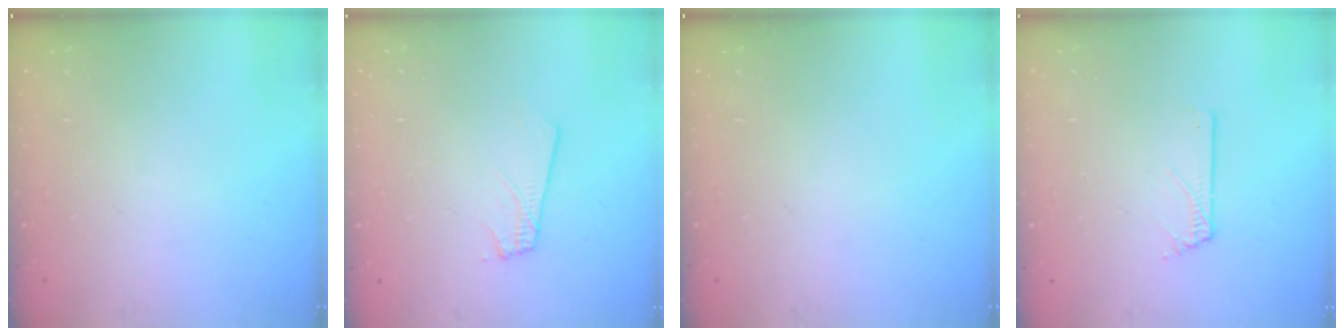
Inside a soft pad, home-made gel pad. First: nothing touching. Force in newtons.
{"total": 2.0, "press": 2.0, "slide": 0.1}
{"total": 0.0}
{"total": 0.0}